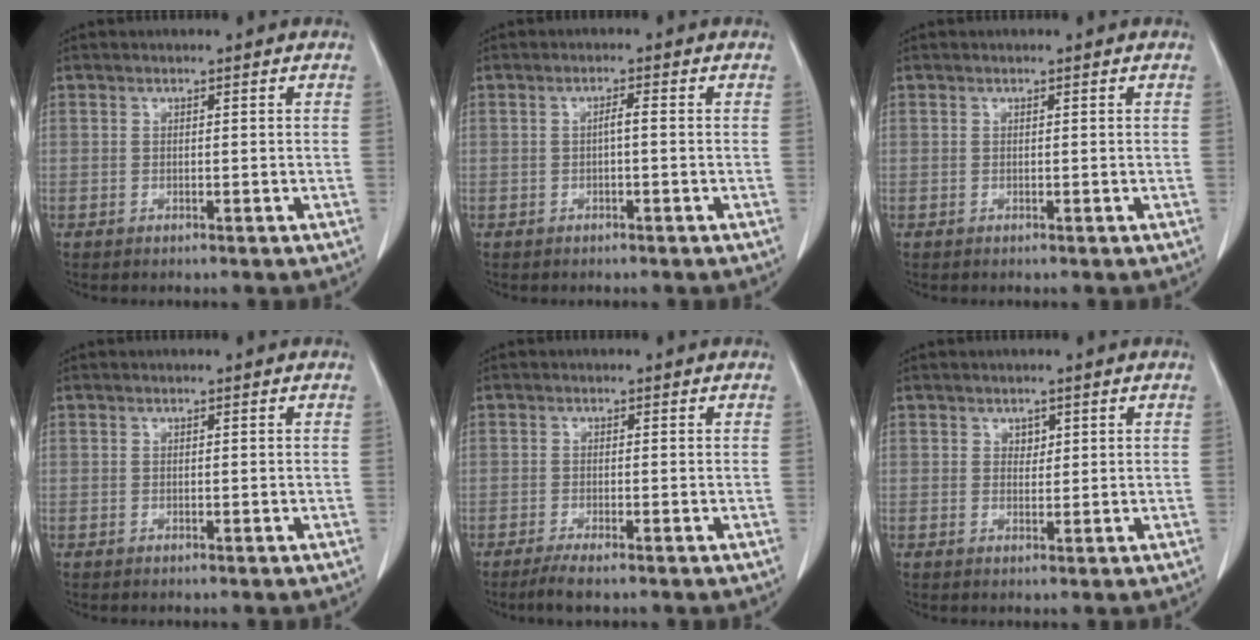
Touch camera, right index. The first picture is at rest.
{"total": 1.3, "force": [-0.2, 0.1, 1.3], "torque": [-0.022, 0.004, -0.003]}
{"total": 0.0}
{"total": 0.0}
{"total": 2.9, "force": [-2.2, 0.1, 1.9], "torque": [-0.036, -0.007, -0.039]}
{"total": 1.3, "force": [0.7, 1.0, 0.6], "torque": [-0.003, -0.004, 0.010]}